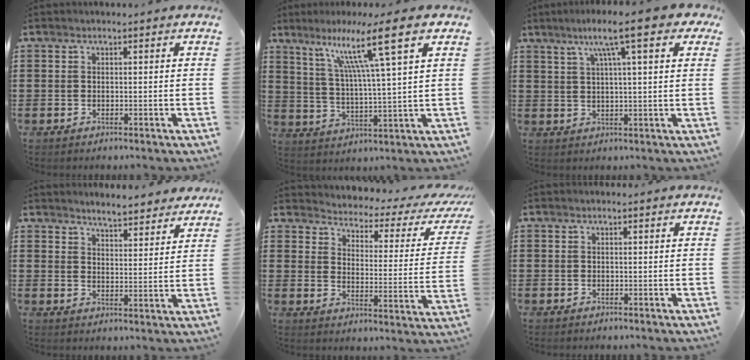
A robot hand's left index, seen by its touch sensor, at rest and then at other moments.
{"total": 11.8, "force": [7.0, -0.2, 9.5], "torque": [-0.185, -0.017, 0.107]}
{"total": 9.5, "force": [5.2, 1.1, 7.9], "torque": [-0.150, 0.000, 0.083]}
{"total": 4.1, "force": [4.1, 0.3, 0.2], "torque": [-0.020, -0.017, 0.075]}
{"total": 2.4, "force": [2.2, 0.5, 1.0], "torque": [-0.038, -0.023, 0.027]}
{"total": 0.0}